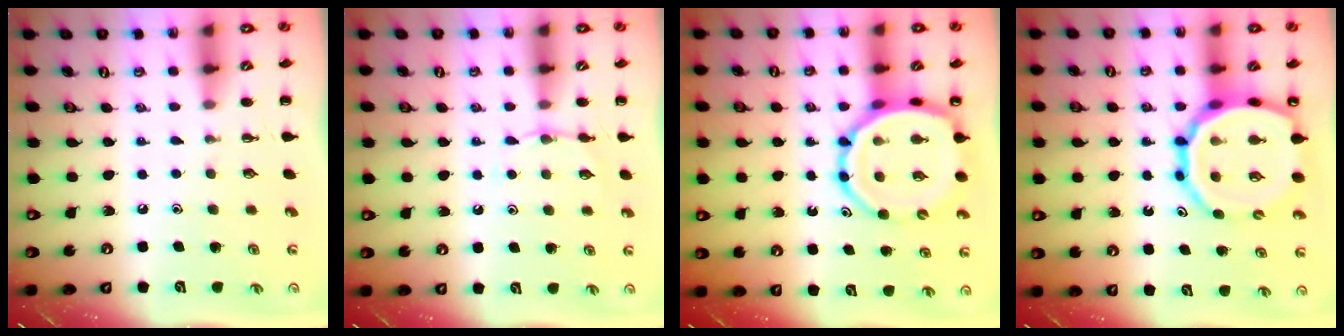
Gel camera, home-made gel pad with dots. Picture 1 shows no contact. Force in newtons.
{"total": 5.1, "press": 4.9, "slide": 1.5}
{"total": 13.5, "press": 13.0, "slide": 3.5}
{"total": 21.2, "press": 20.8, "slide": 4.1}